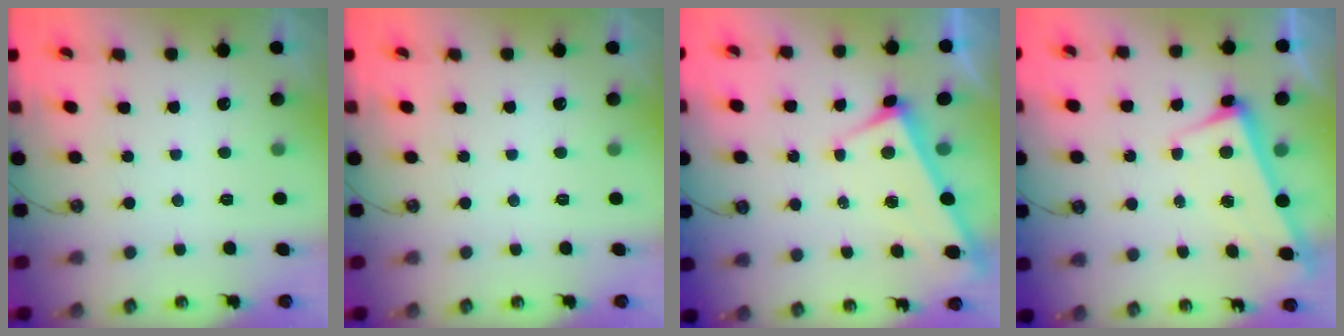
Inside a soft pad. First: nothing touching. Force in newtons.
{"total": 0.0}
{"total": 3.8, "press": 3.8, "slide": 0.2}
{"total": 2.8, "press": 2.7, "slide": 0.7}